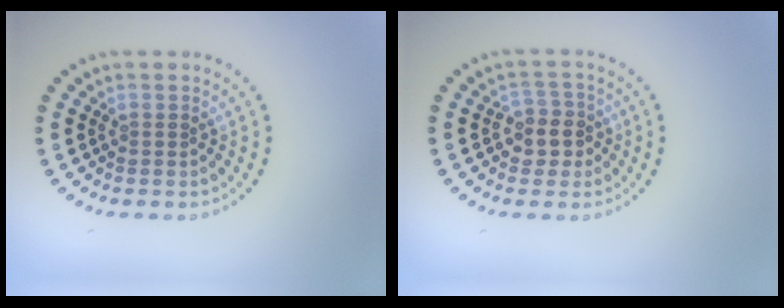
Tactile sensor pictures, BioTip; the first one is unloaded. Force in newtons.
{"total": 2.8, "press": 2.5, "slide": 1.2}